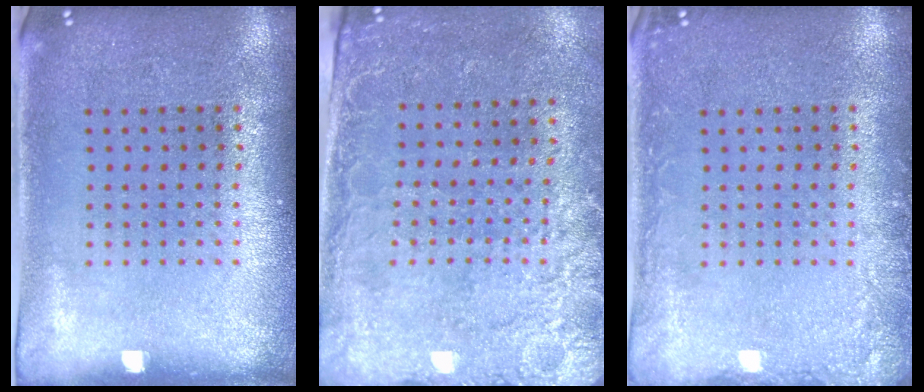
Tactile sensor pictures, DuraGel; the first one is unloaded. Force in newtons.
{"total": 2.6, "press": 2.3, "slide": 1.3}
{"total": 1.7, "press": 1.7, "slide": 0.3}